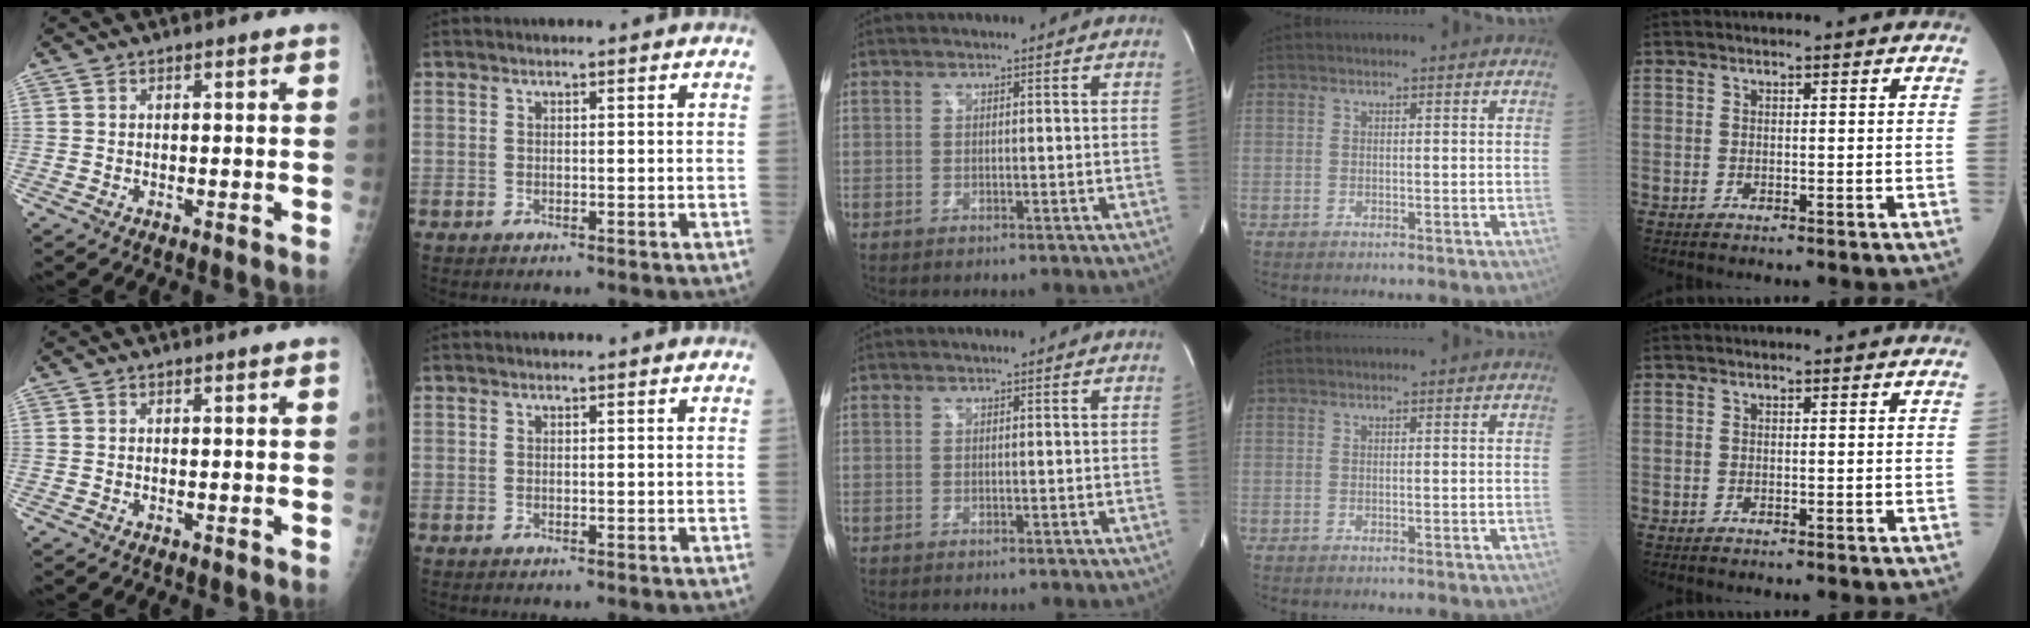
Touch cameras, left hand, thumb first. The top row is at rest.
{}